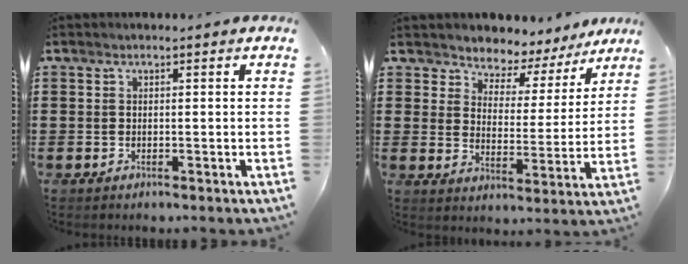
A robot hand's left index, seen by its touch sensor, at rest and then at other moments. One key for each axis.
{"total": 4.0, "fx": 3.7, "fy": 1.4, "fz": -0.2, "tx": -0.025, "ty": -0.028, "tz": 0.058}